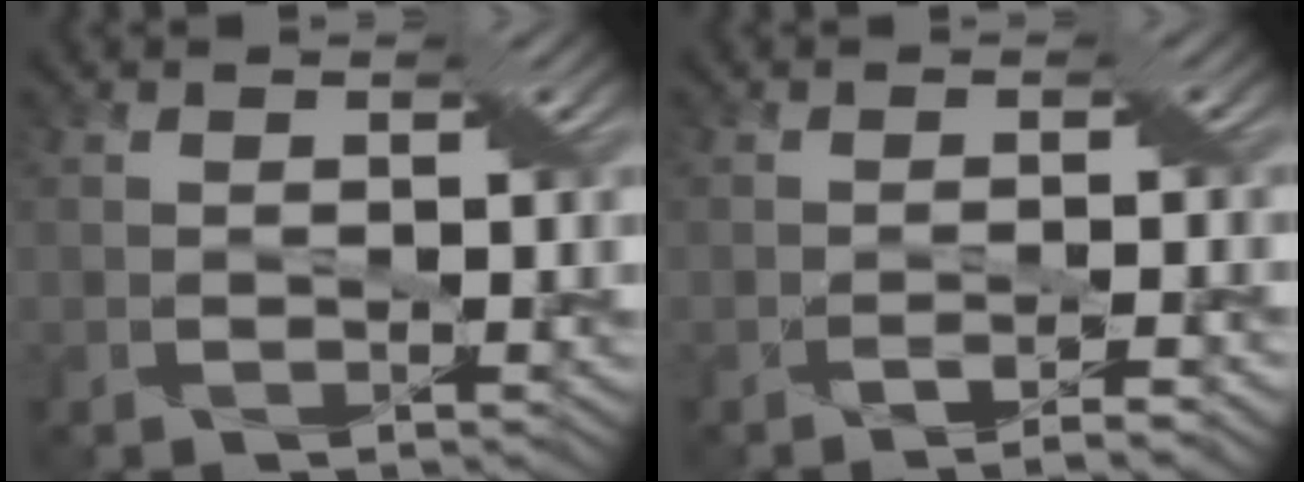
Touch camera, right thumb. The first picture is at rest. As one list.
[{"total": 2.3, "force": [-1.9, -0.4, 1.2], "torque": [-0.017, 0.004, -0.031]}]